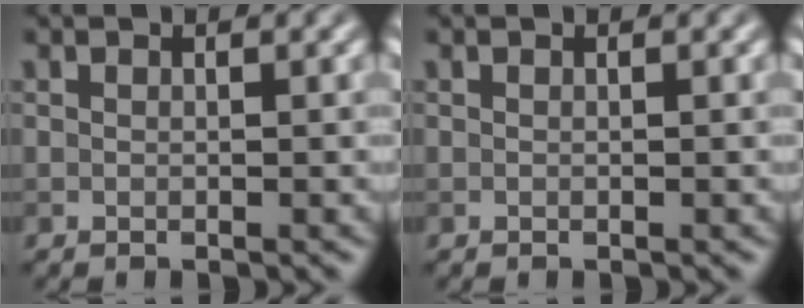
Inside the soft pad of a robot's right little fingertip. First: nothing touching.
{"total": 0.0}